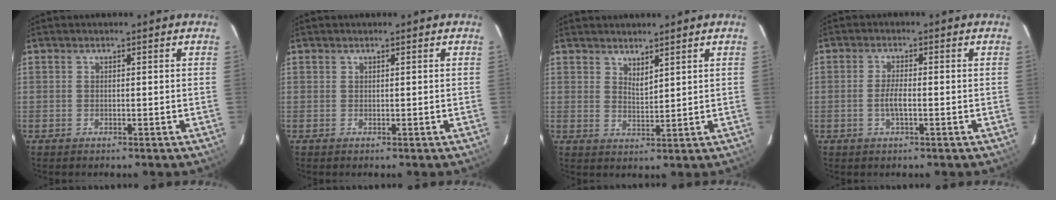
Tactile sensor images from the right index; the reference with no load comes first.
{"total": 0.0}
{"total": 2.9, "force": [2.4, 0.7, 1.3], "torque": [-0.020, -0.002, 0.043]}
{"total": 2.9, "force": [-0.9, 0.5, 2.7], "torque": [-0.055, -0.002, -0.017]}